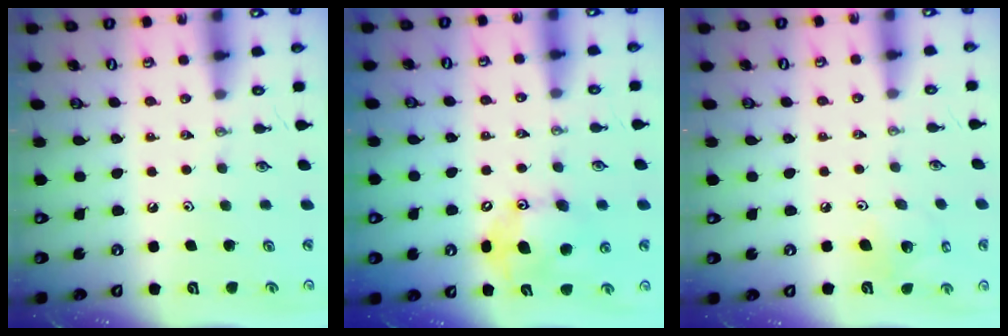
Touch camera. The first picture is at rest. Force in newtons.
{"total": 11.9, "press": 11.4, "slide": 3.4}
{"total": 7.2, "press": 7.1, "slide": 1.1}